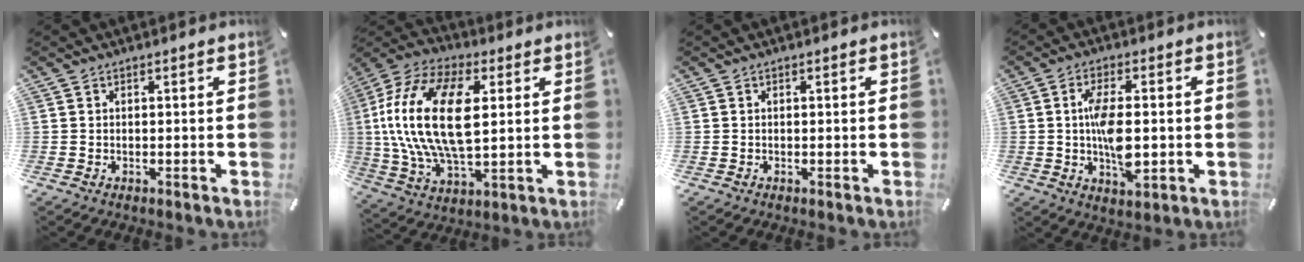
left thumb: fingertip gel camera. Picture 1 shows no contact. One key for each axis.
{"total": 21.9, "fx": 3.3, "fy": 12.2, "fz": 17.8, "tx": -0.400, "ty": 0.001, "tz": 0.051}
{"total": 0.0}
{"total": 9.3, "fx": -0.4, "fy": 4.2, "fz": 8.3, "tx": -0.163, "ty": -0.003, "tz": -0.009}